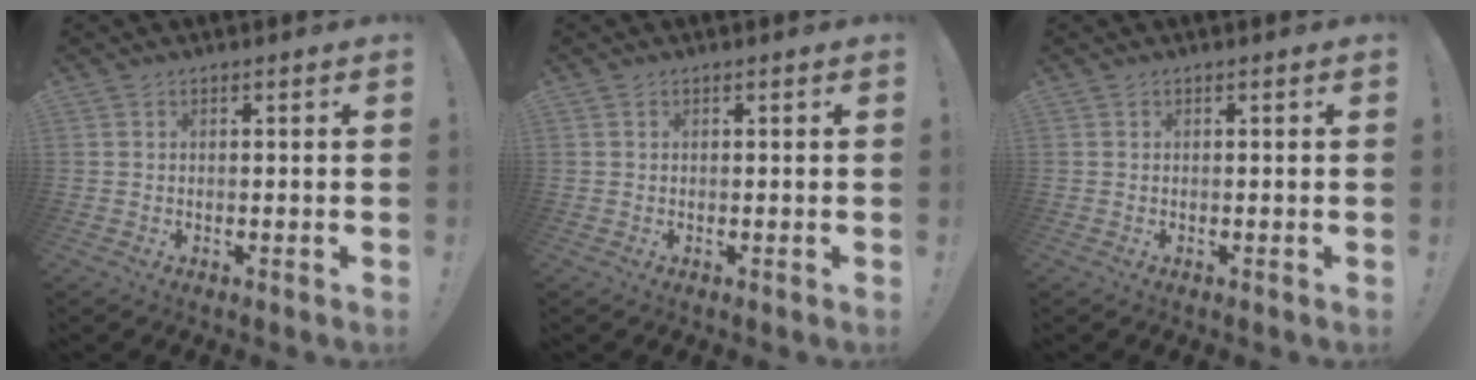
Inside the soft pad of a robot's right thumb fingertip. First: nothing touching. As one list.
[{"total": 0.0}, {"total": 0.0}]